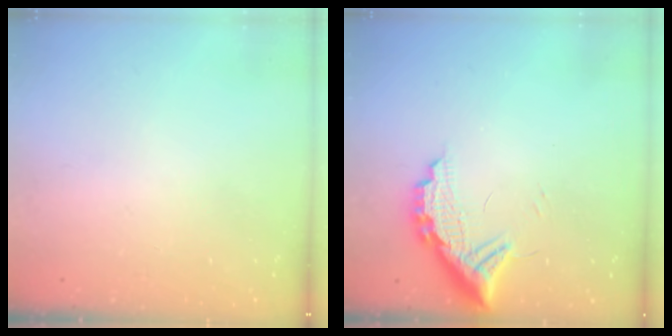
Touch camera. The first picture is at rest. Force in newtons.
{"total": 10.9, "press": 10.8, "slide": 0.8}